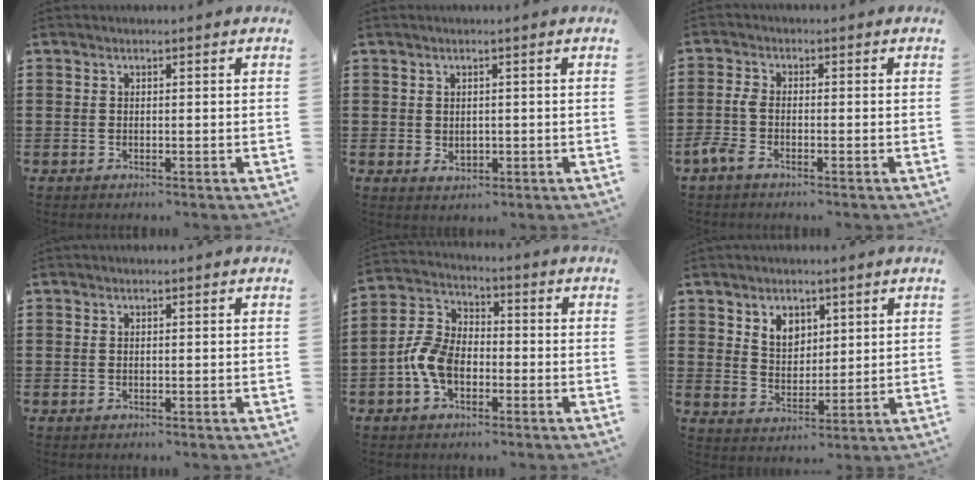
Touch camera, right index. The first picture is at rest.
{"total": 1.5, "force": [0.1, 1.3, 0.8], "torque": [-0.017, 0.003, 0.002]}
{"total": 2.7, "force": [-1.6, 0.9, 2.0], "torque": [-0.064, -0.006, -0.038]}
{"total": 0.0}
{"total": 7.1, "force": [-2.5, 4.5, 4.9], "torque": [-0.130, 0.002, -0.055]}
{"total": 4.7, "force": [3.0, 3.3, 1.3], "torque": [-0.042, 0.010, 0.056]}